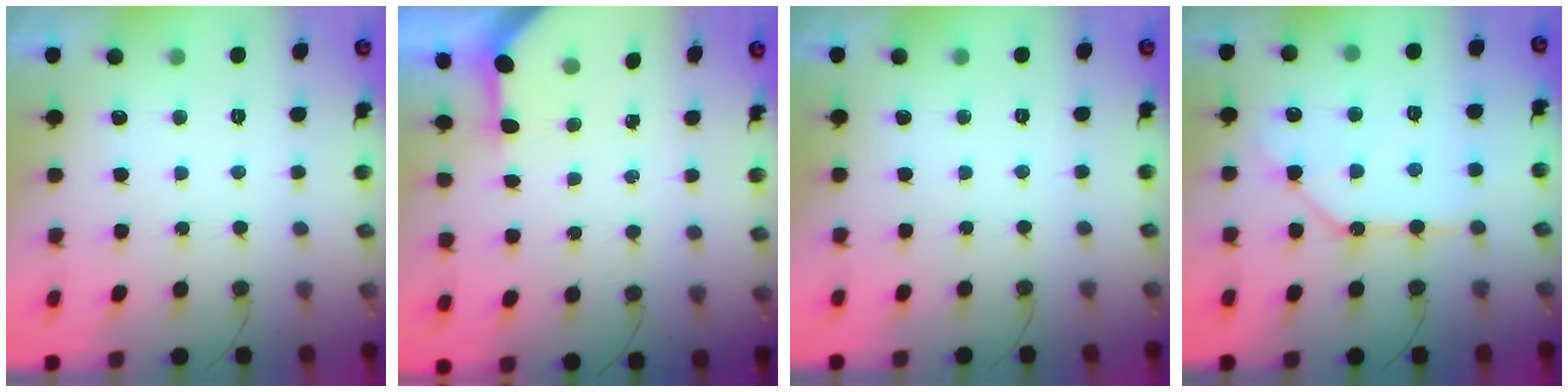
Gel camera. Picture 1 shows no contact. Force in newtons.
{"total": 3.4, "press": 3.3, "slide": 0.4}
{"total": 0.0}
{"total": 9.2, "press": 9.2, "slide": 0.9}